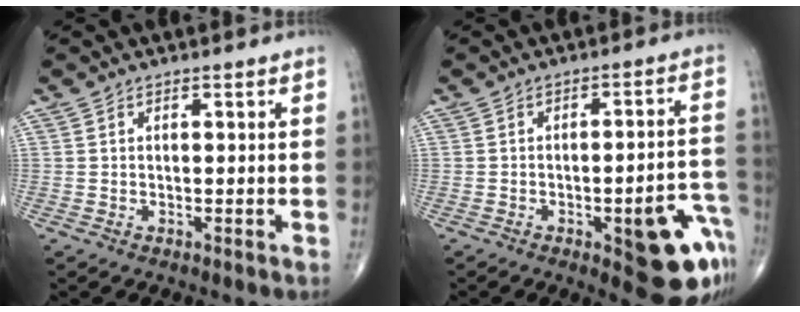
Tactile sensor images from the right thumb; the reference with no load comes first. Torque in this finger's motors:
{"motor_torque": [1.52, 1.81, 0.67, -1.10, 0.37]}